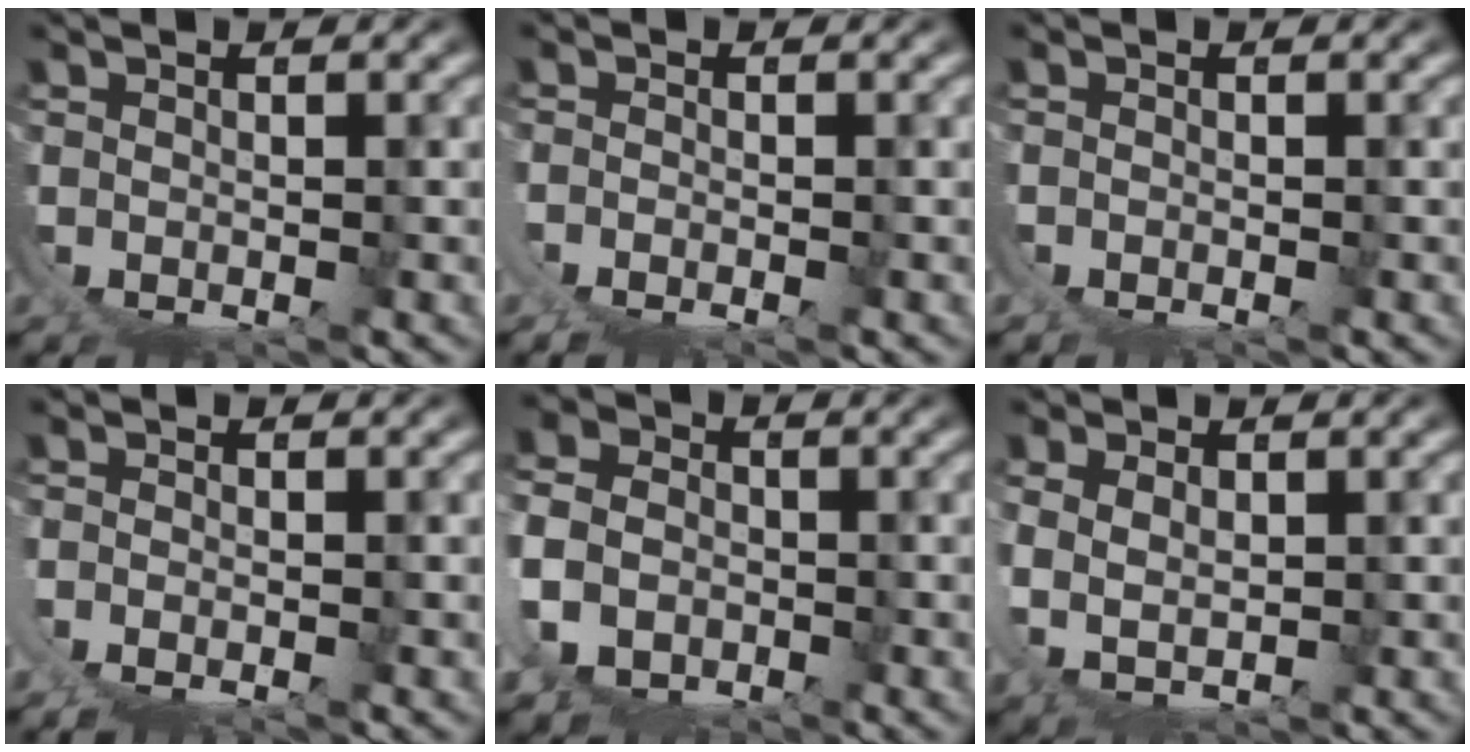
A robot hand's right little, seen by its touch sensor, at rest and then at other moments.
{"total": 2.0, "force": [-0.9, 1.5, 1.1], "torque": [-0.027, -0.007, -0.015]}
{"total": 0.0}
{"total": 1.6, "force": [-0.6, 1.1, 1.1], "torque": [-0.026, -0.007, -0.008]}
{"total": 8.3, "force": [0.9, 7.2, 4.0], "torque": [-0.120, -0.033, 0.018]}
{"total": 3.8, "force": [2.2, 1.7, 2.6], "torque": [-0.060, -0.011, 0.048]}